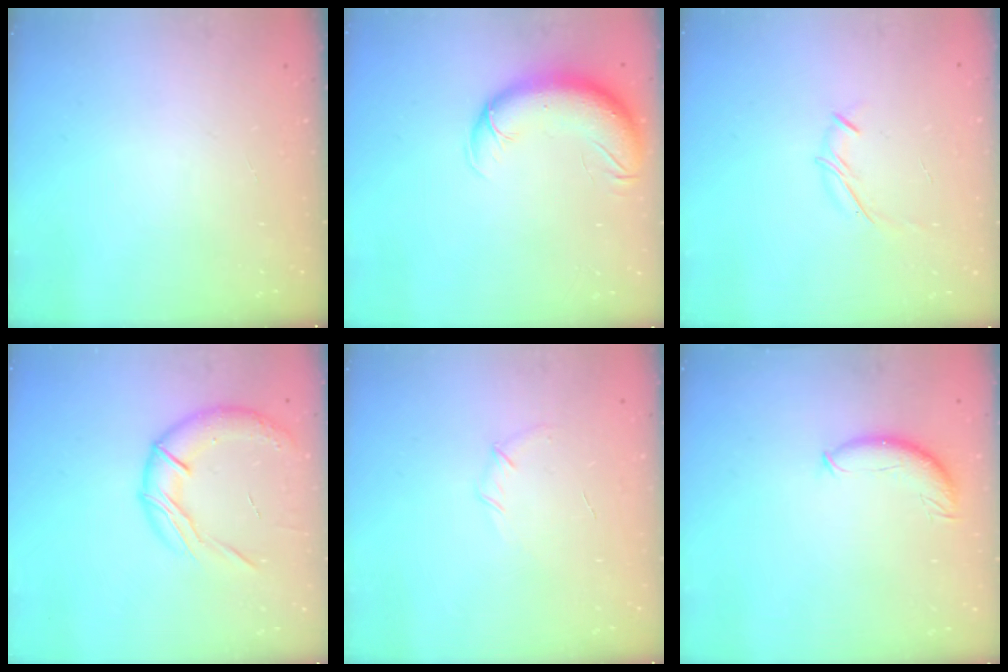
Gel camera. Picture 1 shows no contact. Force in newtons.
{"total": 12.1, "press": 11.8, "slide": 2.5}
{"total": 6.3, "press": 6.2, "slide": 1.5}
{"total": 15.2, "press": 15.0, "slide": 2.3}
{"total": 5.6, "press": 5.4, "slide": 1.6}
{"total": 8.4, "press": 8.3, "slide": 1.2}